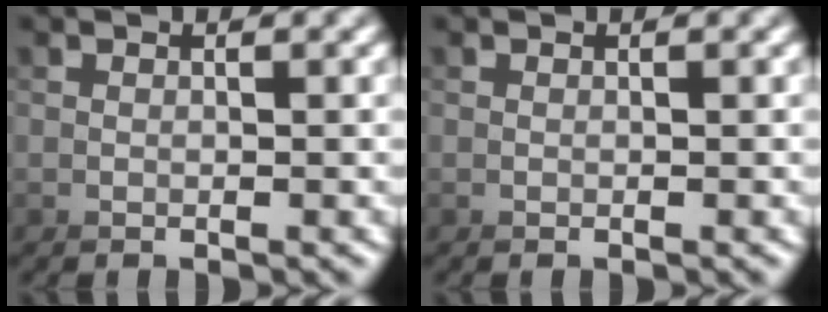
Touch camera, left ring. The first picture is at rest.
{"total": 0.0}